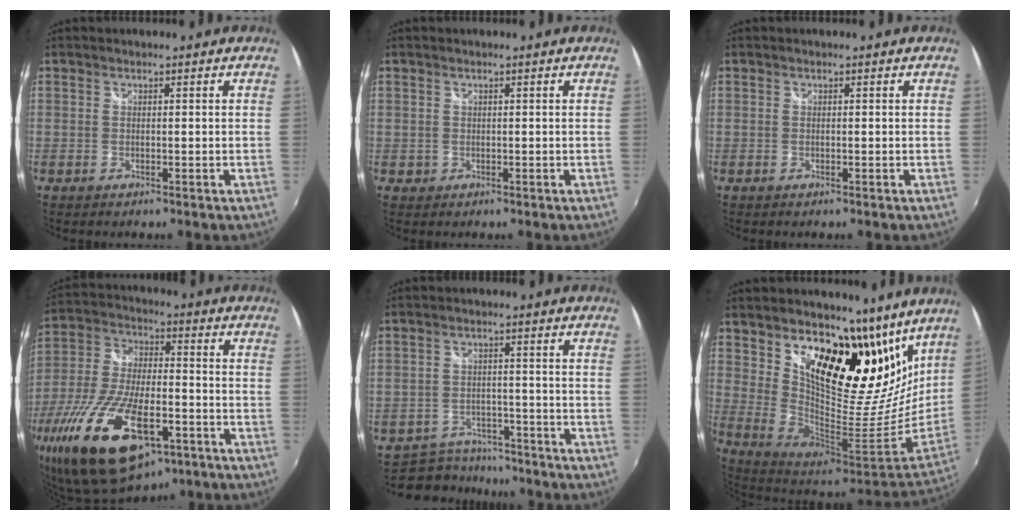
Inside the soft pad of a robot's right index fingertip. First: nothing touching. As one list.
[{"total": 1.4, "force": [-0.1, 1.3, 0.1], "torque": [-0.001, 0.002, 0.000]}, {"total": 0.0}, {"total": 27.5, "force": [-14.0, 12.0, 20.4], "torque": [-0.438, -0.058, -0.233]}, {"total": 8.3, "force": [-7.1, 4.3, 0.7], "torque": [-0.032, 0.012, -0.101]}, {"total": 25.9, "force": [17.3, 12.4, 14.8], "torque": [-0.239, -0.020, 0.303]}]